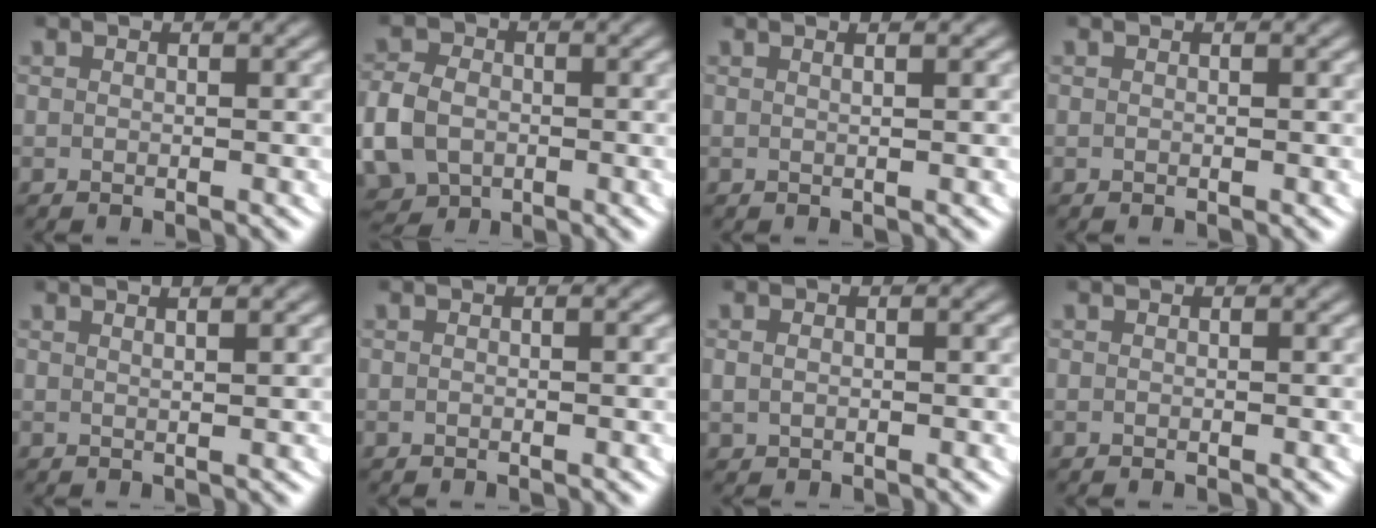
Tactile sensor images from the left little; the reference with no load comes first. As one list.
[{"total": 6.0, "force": [-1.6, 5.0, 2.8], "torque": [-0.071, -0.024, -0.021]}, {"total": 1.0, "force": [0.3, -0.5, 0.8], "torque": [-0.010, 0.002, 0.007]}, {"total": 0.0}, {"total": 2.1, "force": [1.3, -0.2, 1.6], "torque": [-0.019, 0.001, 0.024]}, {"total": 0.0}, {"total": 1.0, "force": [0.1, 0.7, 0.7], "torque": [-0.022, -0.007, 0.010]}, {"total": 0.0}]